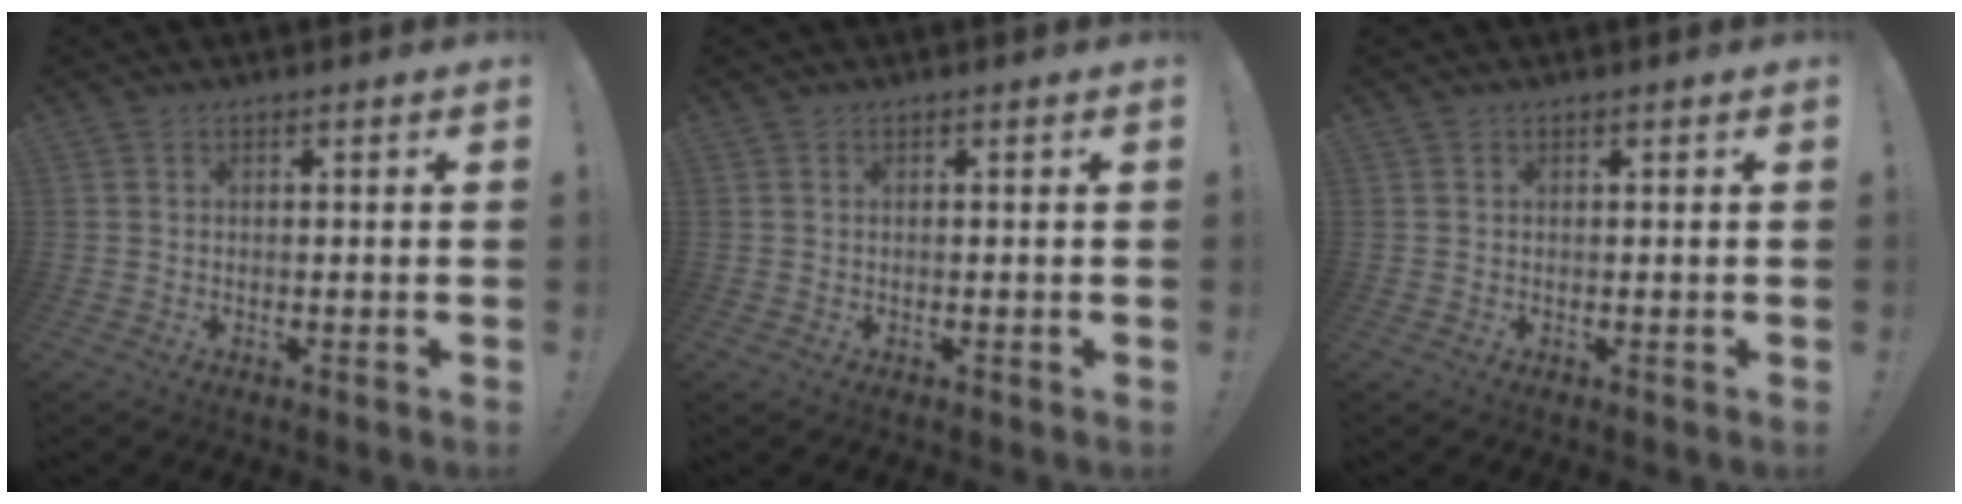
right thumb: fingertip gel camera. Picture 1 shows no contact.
{"total": 0.0}
{"total": 0.0}